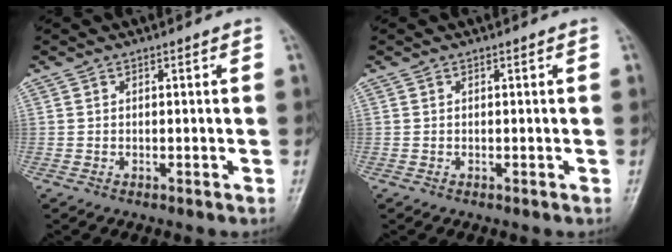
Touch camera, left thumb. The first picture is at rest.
{"total": 0.0}